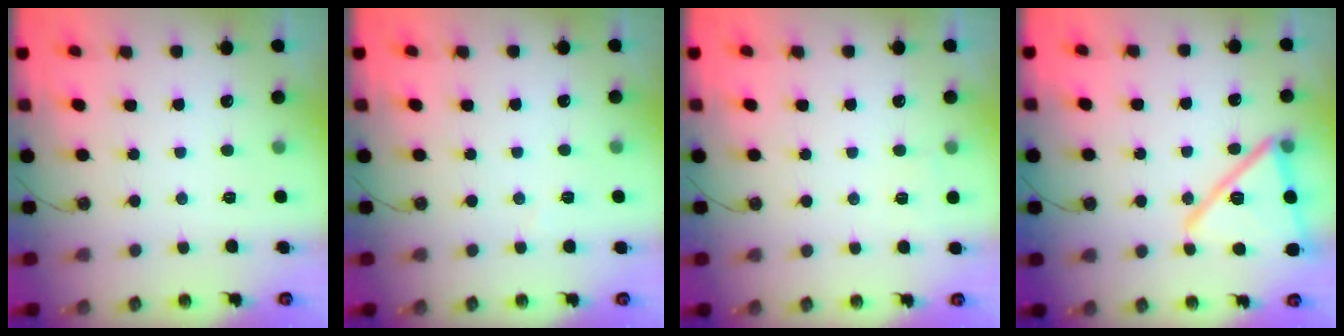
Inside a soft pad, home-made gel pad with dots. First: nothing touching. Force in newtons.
{"total": 2.8, "press": 2.7, "slide": 0.8}
{"total": 2.3, "press": 2.3, "slide": 0.4}
{"total": 17.8, "press": 16.4, "slide": 7.0}